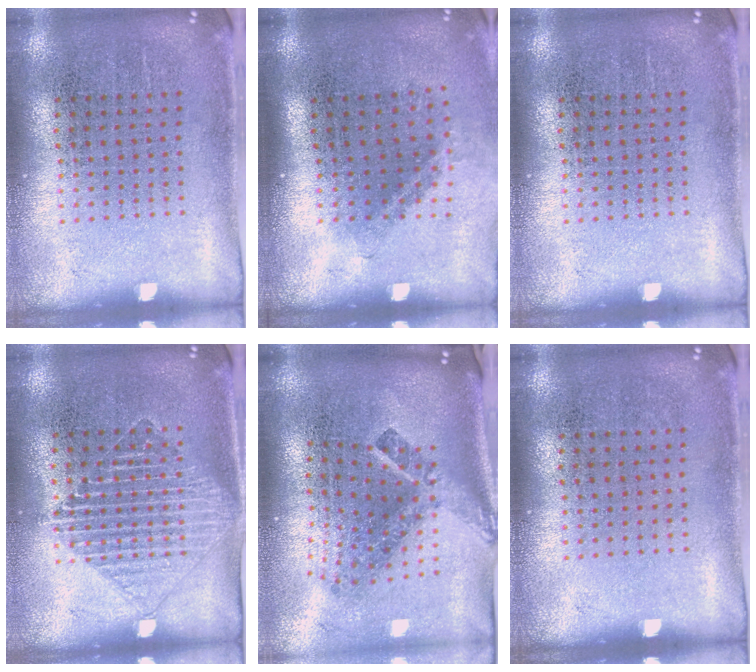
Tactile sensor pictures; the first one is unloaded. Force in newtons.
{"total": 1.5, "press": 1.0, "slide": 1.1}
{"total": 0.0}
{"total": 1.5, "press": 1.4, "slide": 0.6}
{"total": 2.8, "press": 1.6, "slide": 2.2}
{"total": 0.0}